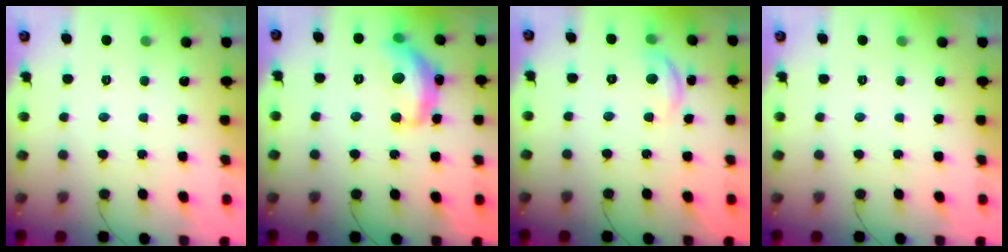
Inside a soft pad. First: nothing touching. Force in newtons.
{"total": 14.1, "press": 14.0, "slide": 0.8}
{"total": 6.9, "press": 6.8, "slide": 0.7}
{"total": 0.0}